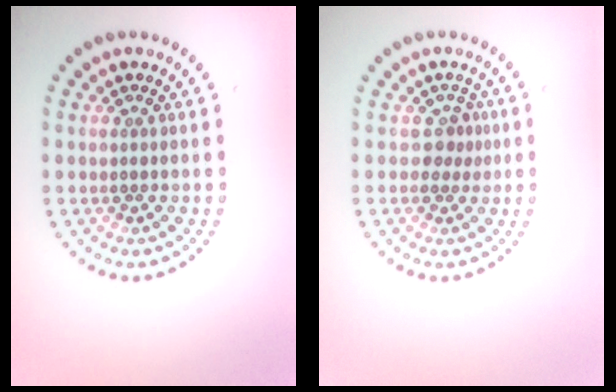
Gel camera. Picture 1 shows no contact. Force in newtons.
{"total": 1.4, "press": 1.3, "slide": 0.7}